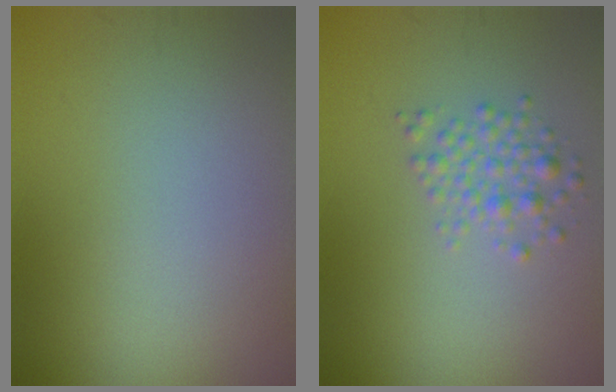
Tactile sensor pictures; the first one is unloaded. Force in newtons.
{"total": 2.1, "press": 2.1, "slide": 0.2}